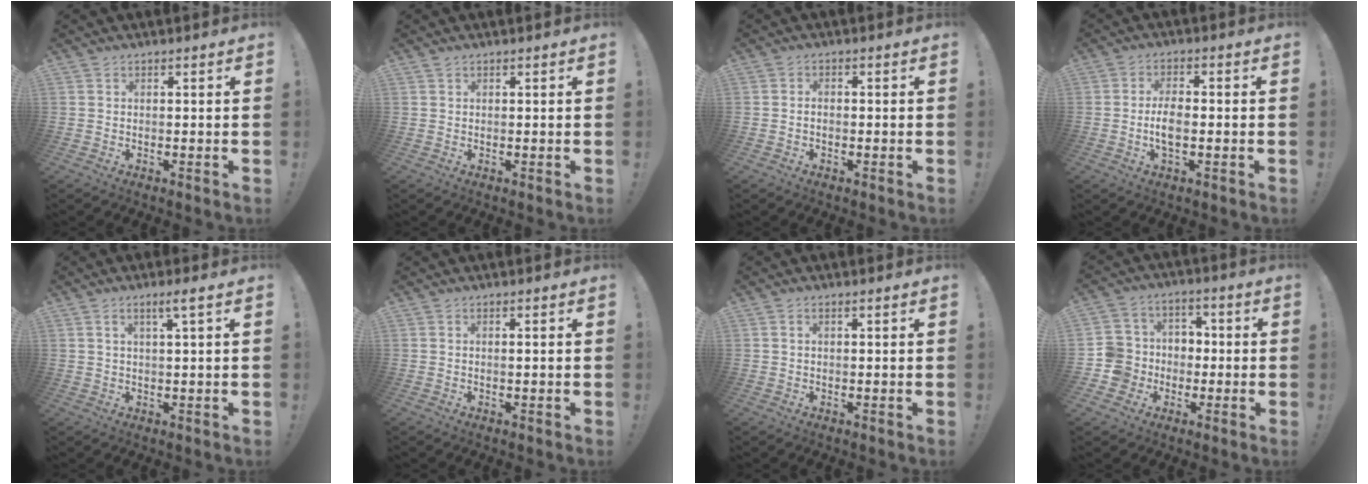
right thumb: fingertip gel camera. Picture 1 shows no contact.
{"total": 0.0}
{"total": 1.4, "force": [-0.8, 0.8, 0.8], "torque": [-0.020, 0.007, -0.013]}
{"total": 5.7, "force": [-1.2, 2.3, 5.1], "torque": [-0.107, -0.001, -0.025]}
{"total": 3.5, "force": [1.5, 0.2, 3.1], "torque": [-0.060, 0.002, 0.023]}
{"total": 0.7, "force": [0.1, -0.2, 0.7], "torque": [-0.005, -0.004, -0.001]}
{"total": 1.0, "force": [0.3, 0.5, 0.9], "torque": [-0.025, 0.005, 0.007]}
{"total": 11.4, "force": [-3.0, 10.7, 2.6], "torque": [-0.044, 0.038, -0.048]}